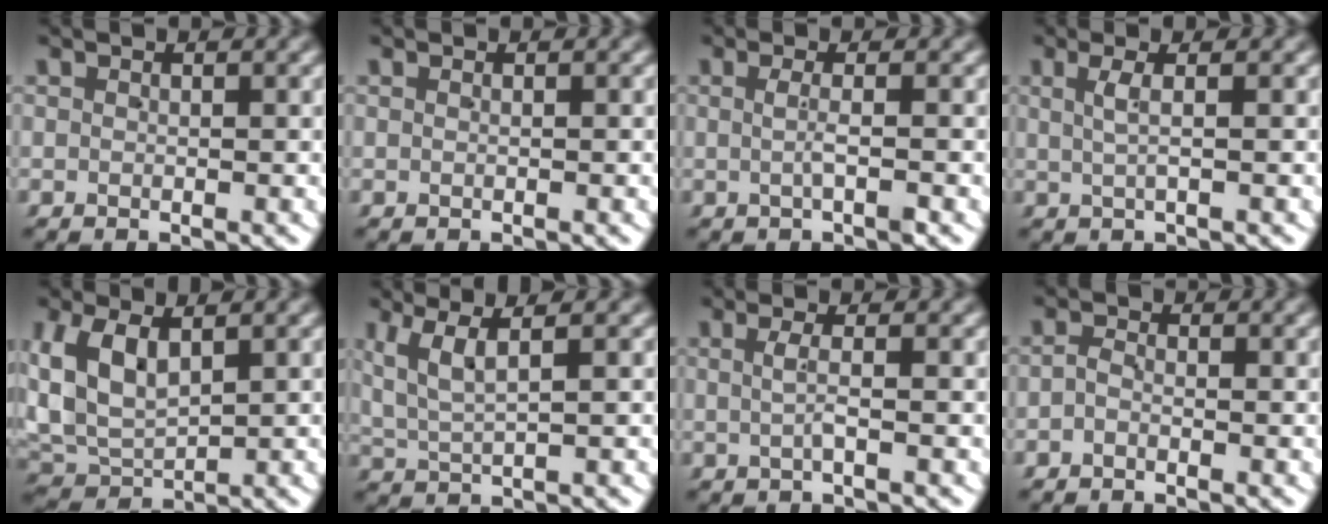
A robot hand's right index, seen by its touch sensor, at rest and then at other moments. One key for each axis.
{"total": 0.0}
{"total": 1.4, "fx": -0.5, "fy": -0.3, "fz": 1.3, "tx": -0.027, "ty": -0.002, "tz": -0.004}
{"total": 1.7, "fx": 0.6, "fy": -0.1, "fz": 1.6, "tx": -0.028, "ty": 0.004, "tz": 0.013}
{"total": 8.4, "fx": 1.2, "fy": 6.9, "fz": 4.5, "tx": -0.139, "ty": -0.018, "tz": 0.026}
{"total": 3.5, "fx": 1.8, "fy": 1.6, "fz": 2.6, "tx": -0.058, "ty": -0.002, "tz": 0.039}
{"total": 1.4, "fx": -0.2, "fy": -0.3, "fz": 1.4, "tx": -0.029, "ty": -0.001, "tz": 0.000}
{"total": 0.9, "fx": -0.9, "fy": 0.2, "fz": 0.2, "tx": -0.002, "ty": 0.000, "tz": -0.019}